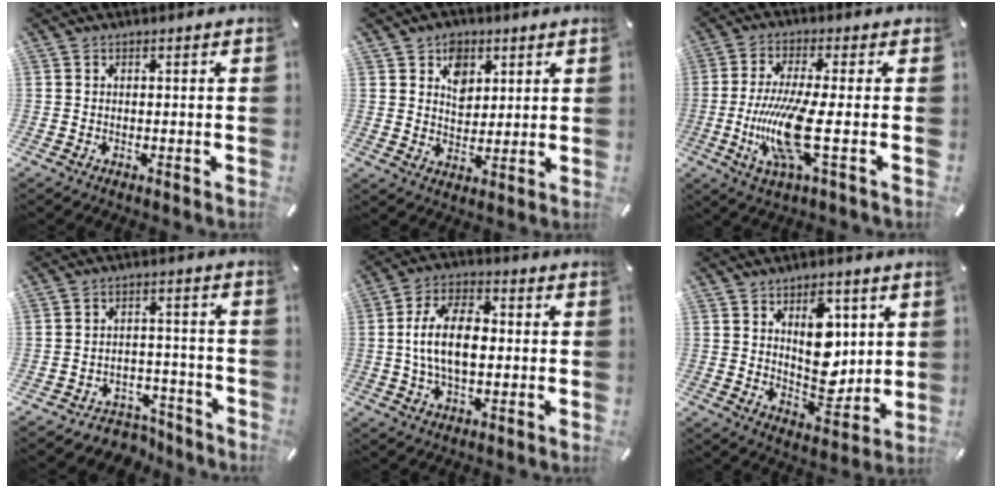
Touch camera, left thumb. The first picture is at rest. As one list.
[{"total": 6.6, "force": [3.0, 5.2, 2.7], "torque": [-0.037, -0.006, 0.051]}, {"total": 14.5, "force": [-2.3, 3.2, 14.0], "torque": [-0.299, -0.028, -0.045]}, {"total": 5.7, "force": [-4.3, 3.6, 1.3], "torque": [-0.013, 0.028, -0.079]}, {"total": 11.6, "force": [-0.2, 6.6, 9.6], "torque": [-0.196, 0.008, -0.007]}, {"total": 12.1, "force": [3.0, 7.7, 8.8], "torque": [-0.117, -0.010, 0.051]}]